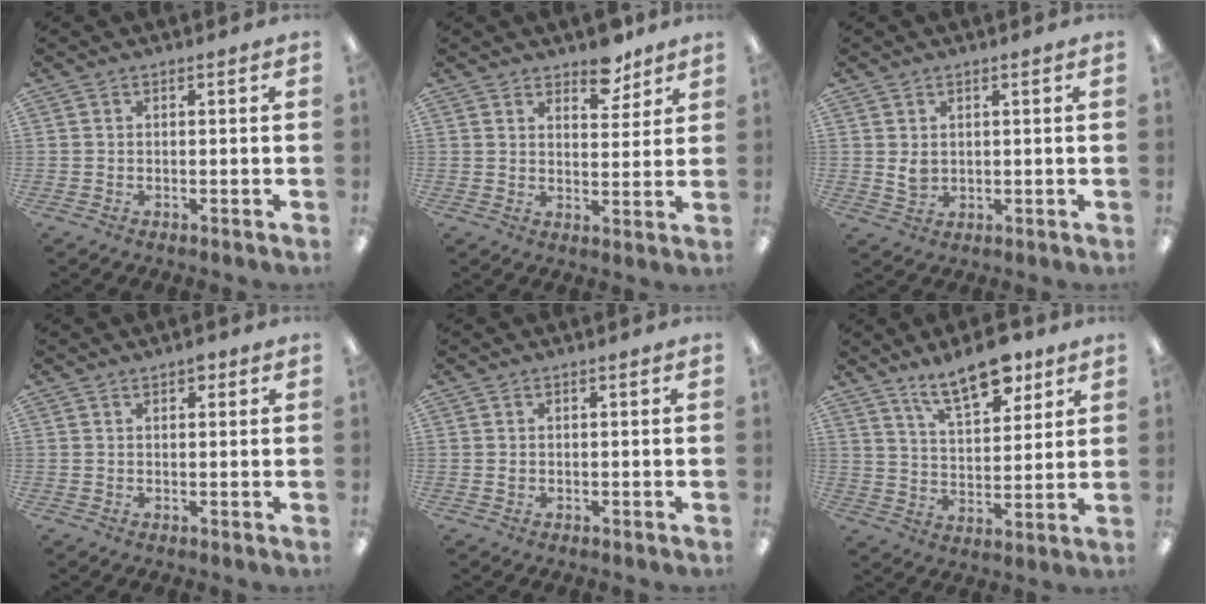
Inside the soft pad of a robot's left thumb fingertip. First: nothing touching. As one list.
[{"total": 6.7, "force": [5.6, 2.9, 2.3], "torque": [-0.012, -0.036, 0.096]}, {"total": 3.0, "force": [1.1, 2.0, 2.0], "torque": [-0.032, -0.001, 0.019]}, {"total": 2.1, "force": [1.4, 0.9, 1.3], "torque": [-0.010, -0.006, 0.022]}, {"total": 0.6, "force": [0.1, 0.3, 0.6], "torque": [-0.012, 0.001, 0.002]}, {"total": 14.2, "force": [9.7, 5.9, 8.4], "torque": [-0.119, -0.050, 0.166]}]